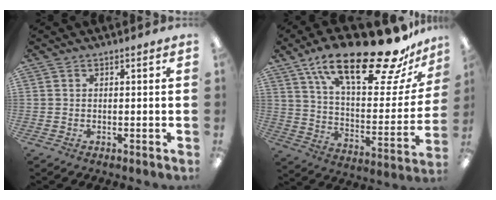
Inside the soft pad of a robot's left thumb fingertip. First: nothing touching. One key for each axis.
{"total": 26.5, "fx": 18.3, "fy": 8.2, "fz": 17.3, "tx": -0.266, "ty": -0.115, "tz": 0.300}